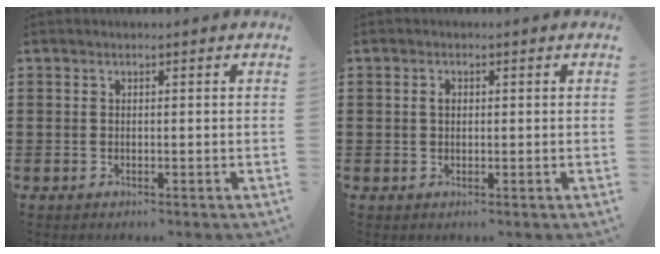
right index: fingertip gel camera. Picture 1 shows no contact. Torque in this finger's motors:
{"motor_torque": [0.07, -0.05, 0.00, 0.03]}